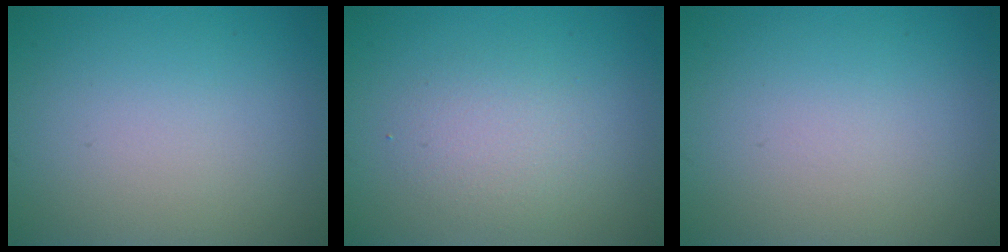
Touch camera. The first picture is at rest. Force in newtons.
{"total": 2.3, "press": 2.3, "slide": 0.1}
{"total": 0.0}